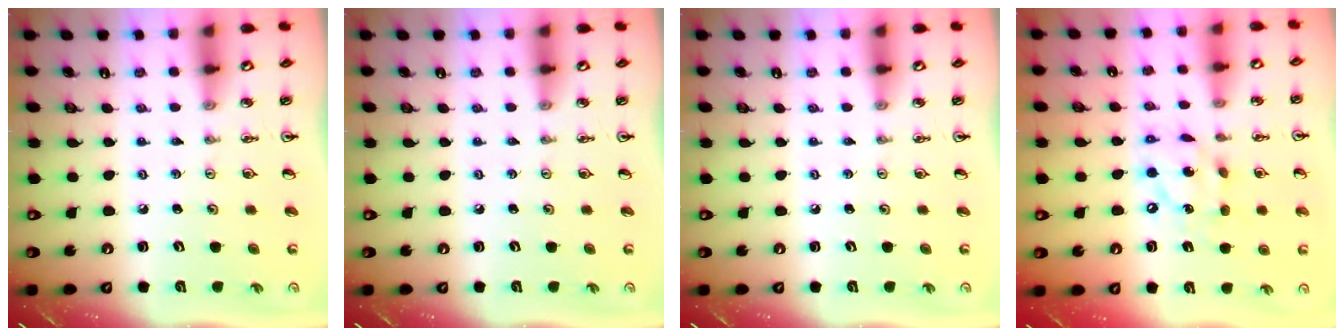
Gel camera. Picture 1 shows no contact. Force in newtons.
{"total": 0.0}
{"total": 0.0}
{"total": 12.1, "press": 12.0, "slide": 0.8}